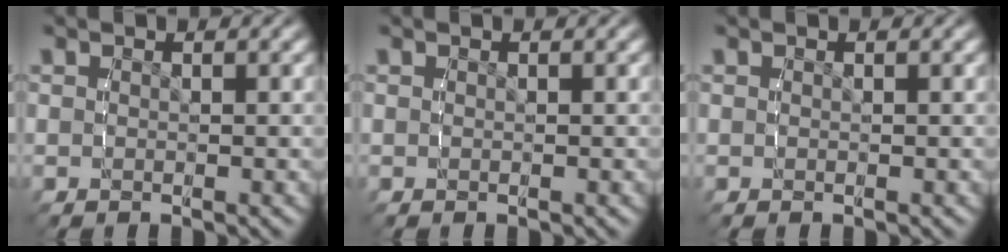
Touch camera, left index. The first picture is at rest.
{"total": 0.0}
{"total": 0.0}